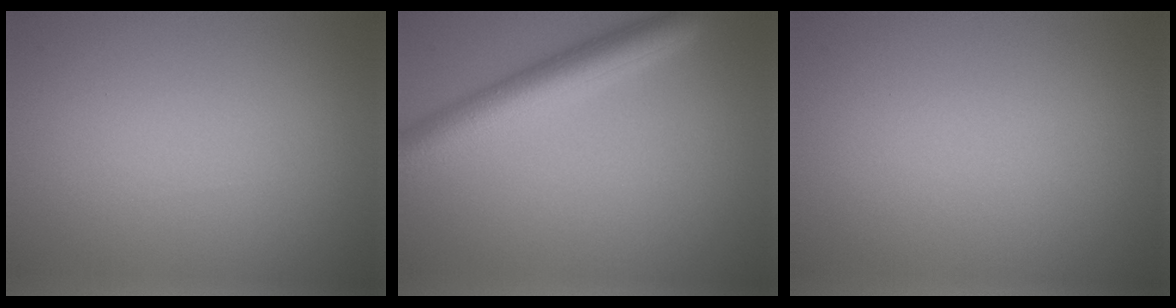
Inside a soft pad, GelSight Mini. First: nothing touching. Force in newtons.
{"total": 5.3, "press": 5.3, "slide": 0.2}
{"total": 0.0}